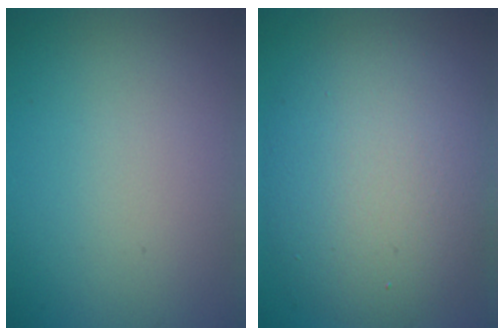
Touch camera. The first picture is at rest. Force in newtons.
{"total": 9.5, "press": 9.5, "slide": 0.3}